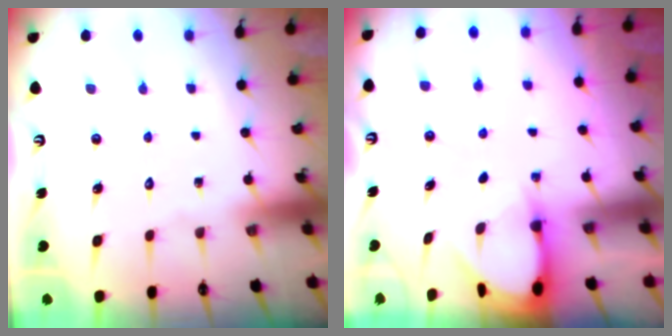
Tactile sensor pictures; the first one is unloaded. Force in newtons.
{"total": 3.3, "press": 3.3, "slide": 0.4}